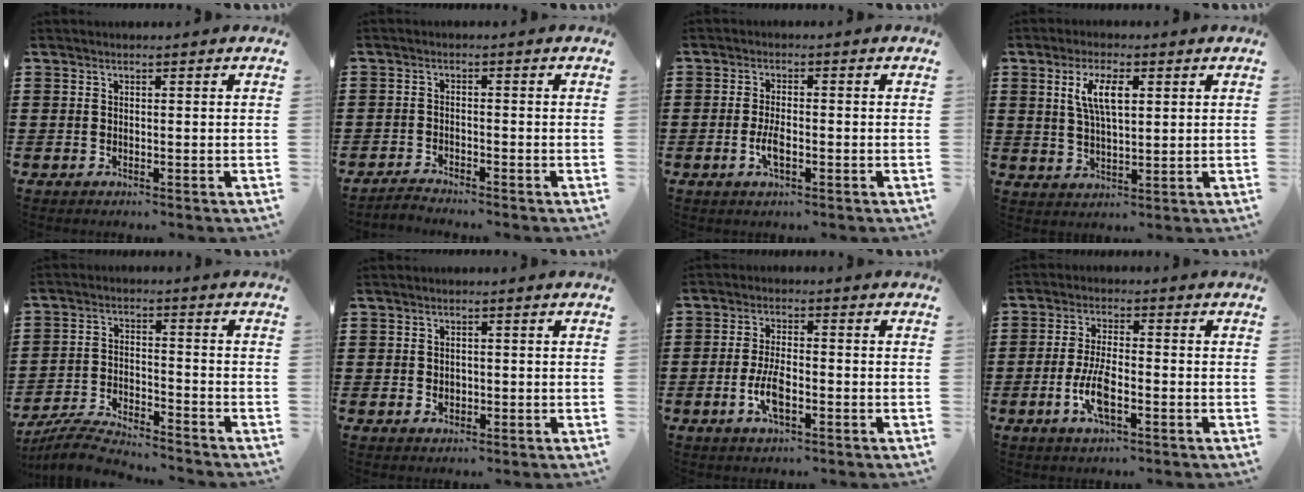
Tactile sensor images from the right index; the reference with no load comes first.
{"total": 1.8, "force": [-1.8, 0.0, -0.1], "torque": [-0.006, 0.003, -0.039]}
{"total": 3.3, "force": [-1.2, 1.1, 2.9], "torque": [-0.065, -0.004, -0.024]}
{"total": 5.9, "force": [1.7, 2.1, 5.2], "torque": [-0.110, 0.009, 0.028]}
{"total": 6.2, "force": [-6.0, 0.6, 1.6], "torque": [-0.042, 0.004, -0.118]}
{"total": 1.1, "force": [0.1, 0.9, 0.6], "torque": [-0.015, 0.004, 0.001]}
{"total": 5.4, "force": [-1.9, 2.1, 4.6], "torque": [-0.105, -0.002, -0.041]}
{"total": 6.3, "force": [-2.2, 2.0, 5.6], "torque": [-0.127, -0.008, -0.046]}